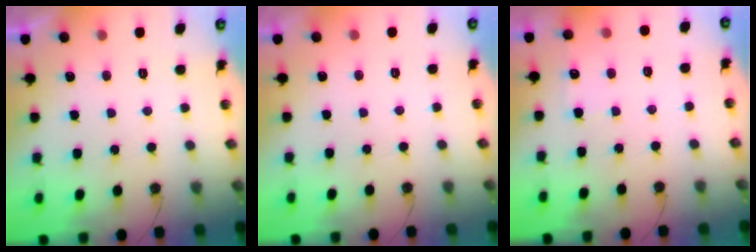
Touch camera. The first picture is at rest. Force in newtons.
{"total": 0.0}
{"total": 4.1, "press": 4.0, "slide": 0.4}